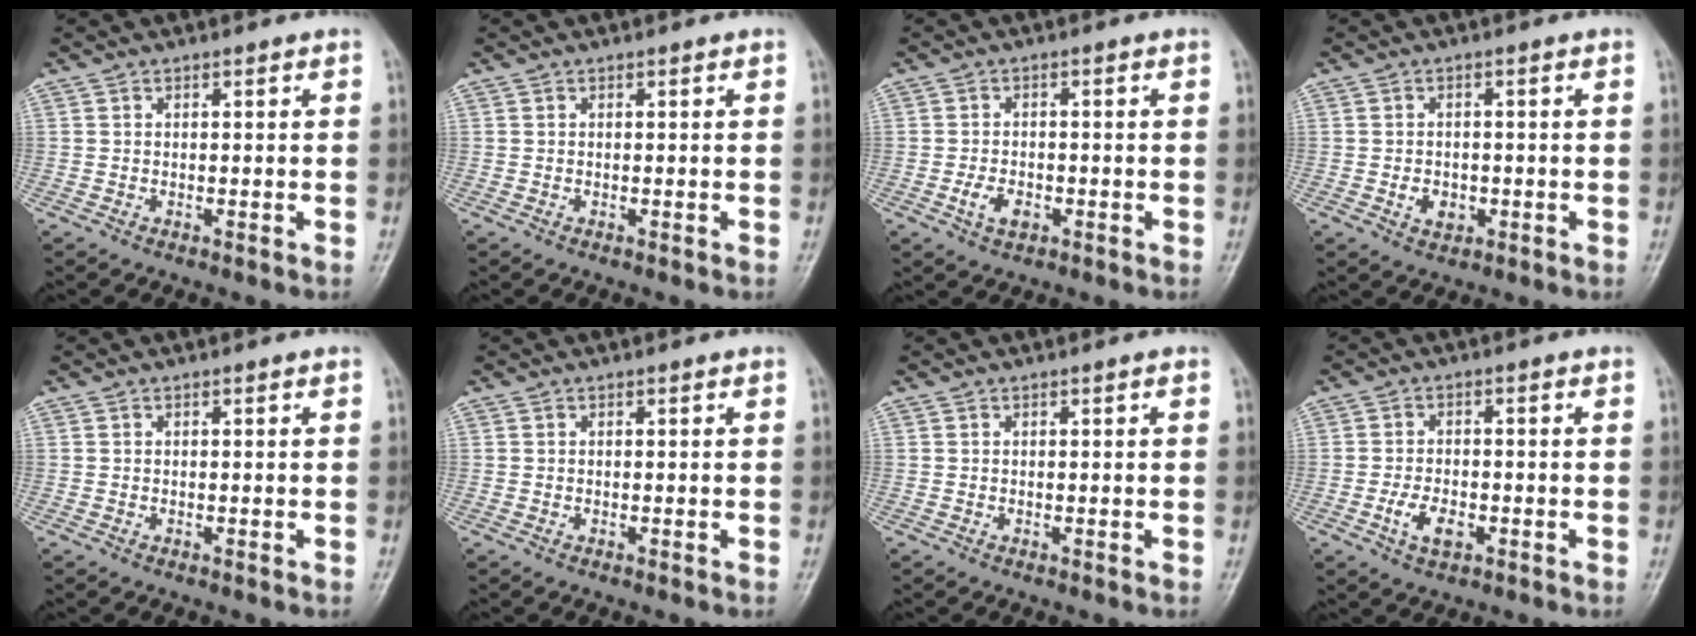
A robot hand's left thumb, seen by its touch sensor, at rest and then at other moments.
{"total": 0.0}
{"total": 4.0, "force": [-1.6, 2.5, 2.8], "torque": [-0.047, 0.008, -0.027]}
{"total": 3.7, "force": [-1.1, 2.8, 2.1], "torque": [-0.022, 0.006, -0.014]}
{"total": 0.0}
{"total": 0.0}
{"total": 0.7, "force": [0.2, 0.2, 0.6], "torque": [-0.009, 0.001, 0.001]}
{"total": 5.0, "force": [-2.0, 2.8, 3.6], "torque": [-0.065, 0.009, -0.035]}